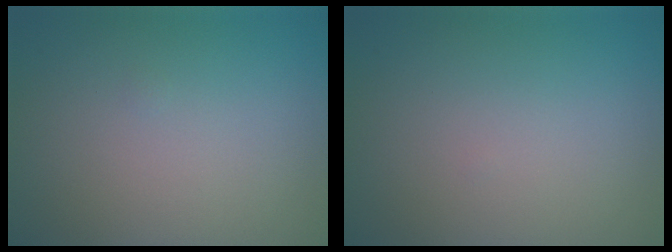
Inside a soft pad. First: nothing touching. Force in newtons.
{"total": 0.0}